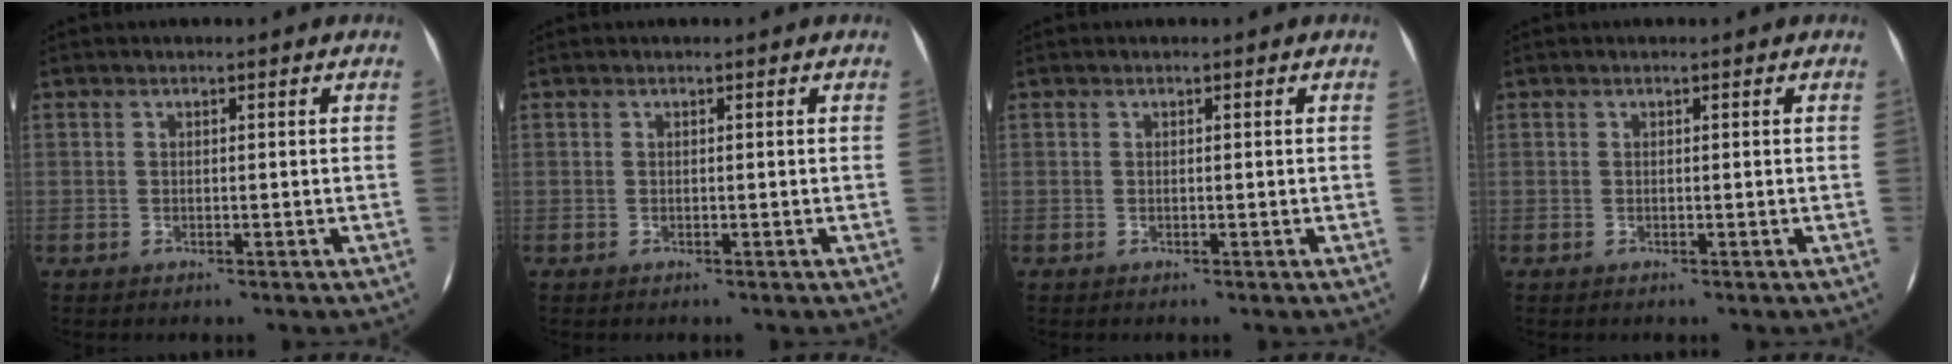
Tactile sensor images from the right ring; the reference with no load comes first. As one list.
[{"total": 0.0}, {"total": 0.0}, {"total": 0.0}]